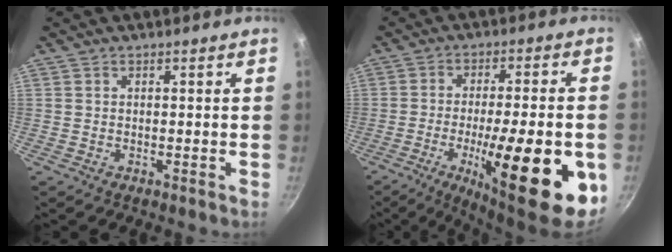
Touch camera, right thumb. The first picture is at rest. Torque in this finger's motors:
{"motor_torque": [2.57, 2.44, 2.34, -0.43, 0.62]}